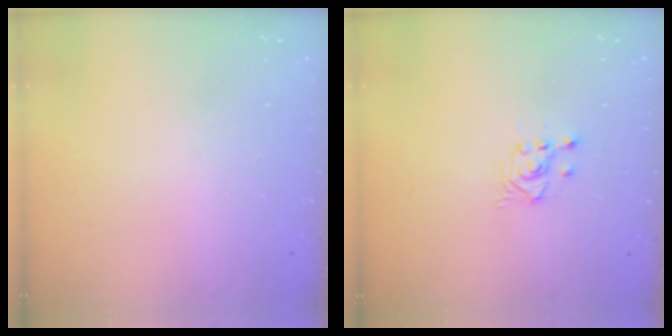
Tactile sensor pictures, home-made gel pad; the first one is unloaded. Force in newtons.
{"total": 2.6, "press": 2.5, "slide": 0.3}